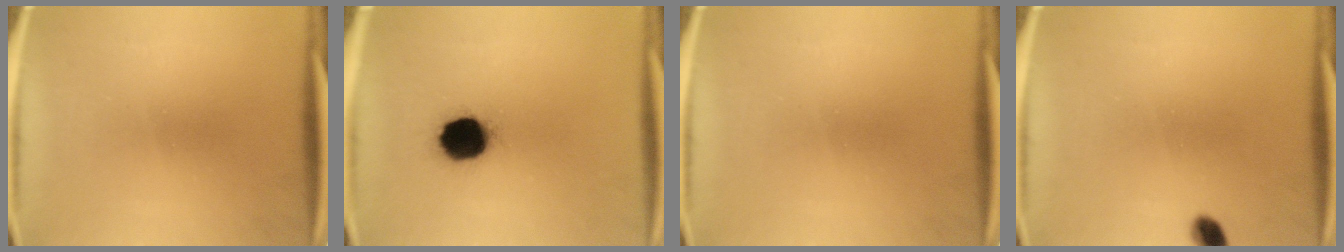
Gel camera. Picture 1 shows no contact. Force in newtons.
{"total": 12.8}
{"total": 0.0}
{"total": 2.9}